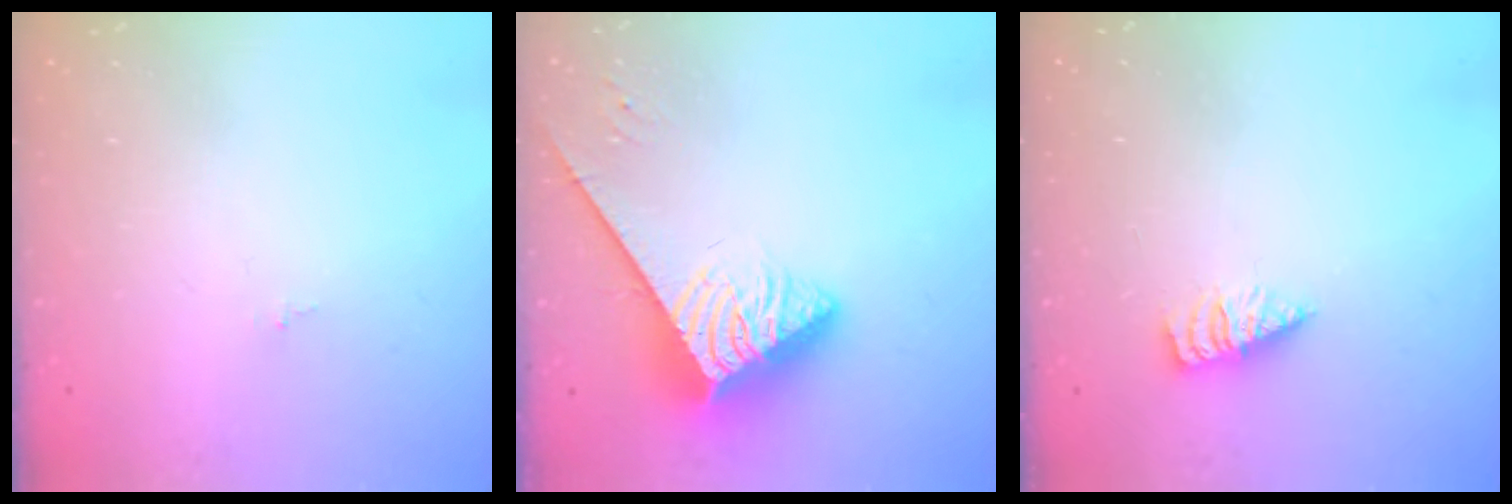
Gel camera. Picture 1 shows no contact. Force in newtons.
{"total": 4.8, "press": 4.8, "slide": 0.7}
{"total": 2.1, "press": 2.0, "slide": 0.3}